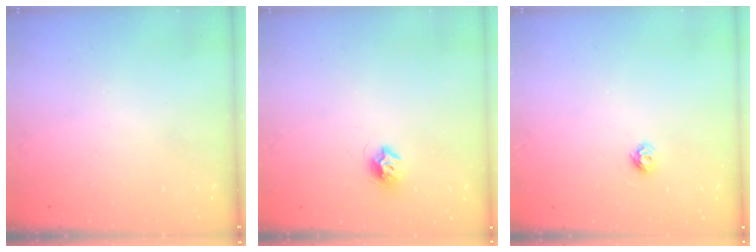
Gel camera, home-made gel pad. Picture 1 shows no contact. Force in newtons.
{"total": 7.4, "press": 7.4, "slide": 0.0}
{"total": 5.8, "press": 5.8, "slide": 0.3}